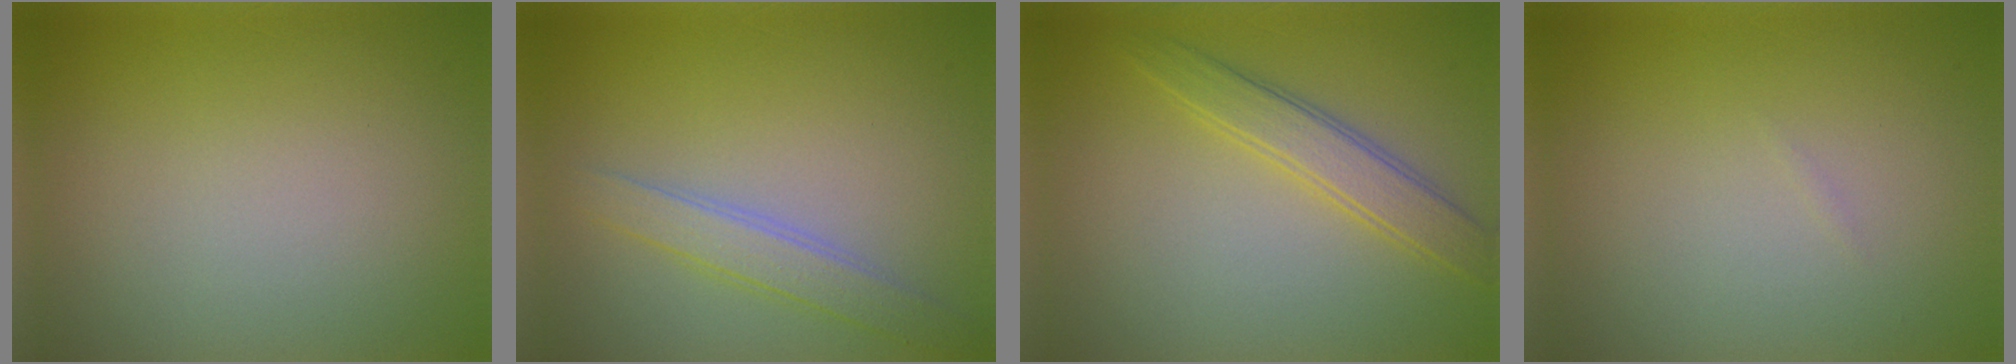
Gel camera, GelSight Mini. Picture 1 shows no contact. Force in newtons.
{"total": 2.4, "press": 2.4, "slide": 0.1}
{"total": 3.0, "press": 3.0, "slide": 0.1}
{"total": 0.0}